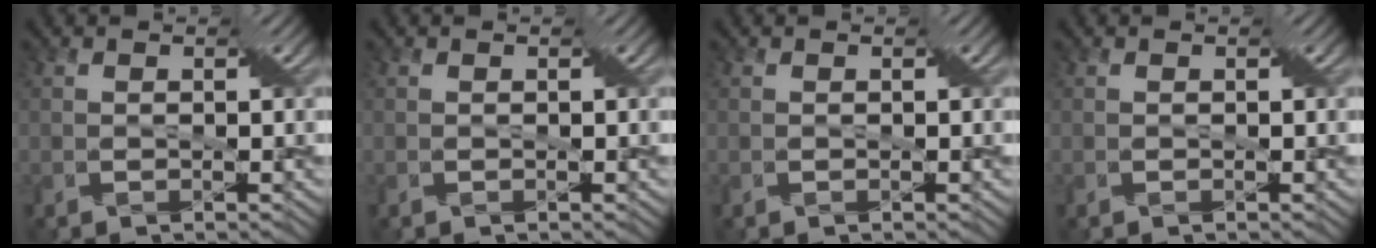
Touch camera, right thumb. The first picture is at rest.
{"total": 0.0}
{"total": 0.0}
{"total": 0.0}